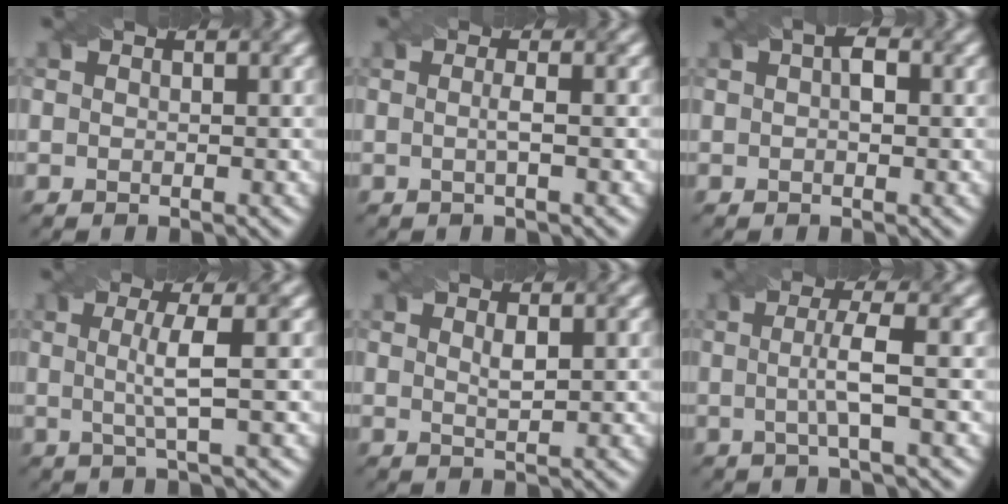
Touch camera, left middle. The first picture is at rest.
{"total": 1.4, "force": [-0.2, 0.2, 1.4], "torque": [-0.027, 0.000, -0.007]}
{"total": 1.6, "force": [0.2, 0.8, 1.4], "torque": [-0.022, 0.005, 0.002]}
{"total": 3.5, "force": [0.1, 0.5, 3.4], "torque": [-0.064, 0.000, 0.001]}
{"total": 1.2, "force": [0.5, 0.2, 1.1], "torque": [-0.023, 0.000, 0.009]}
{"total": 3.3, "force": [-0.2, 0.5, 3.3], "torque": [-0.060, -0.001, -0.007]}